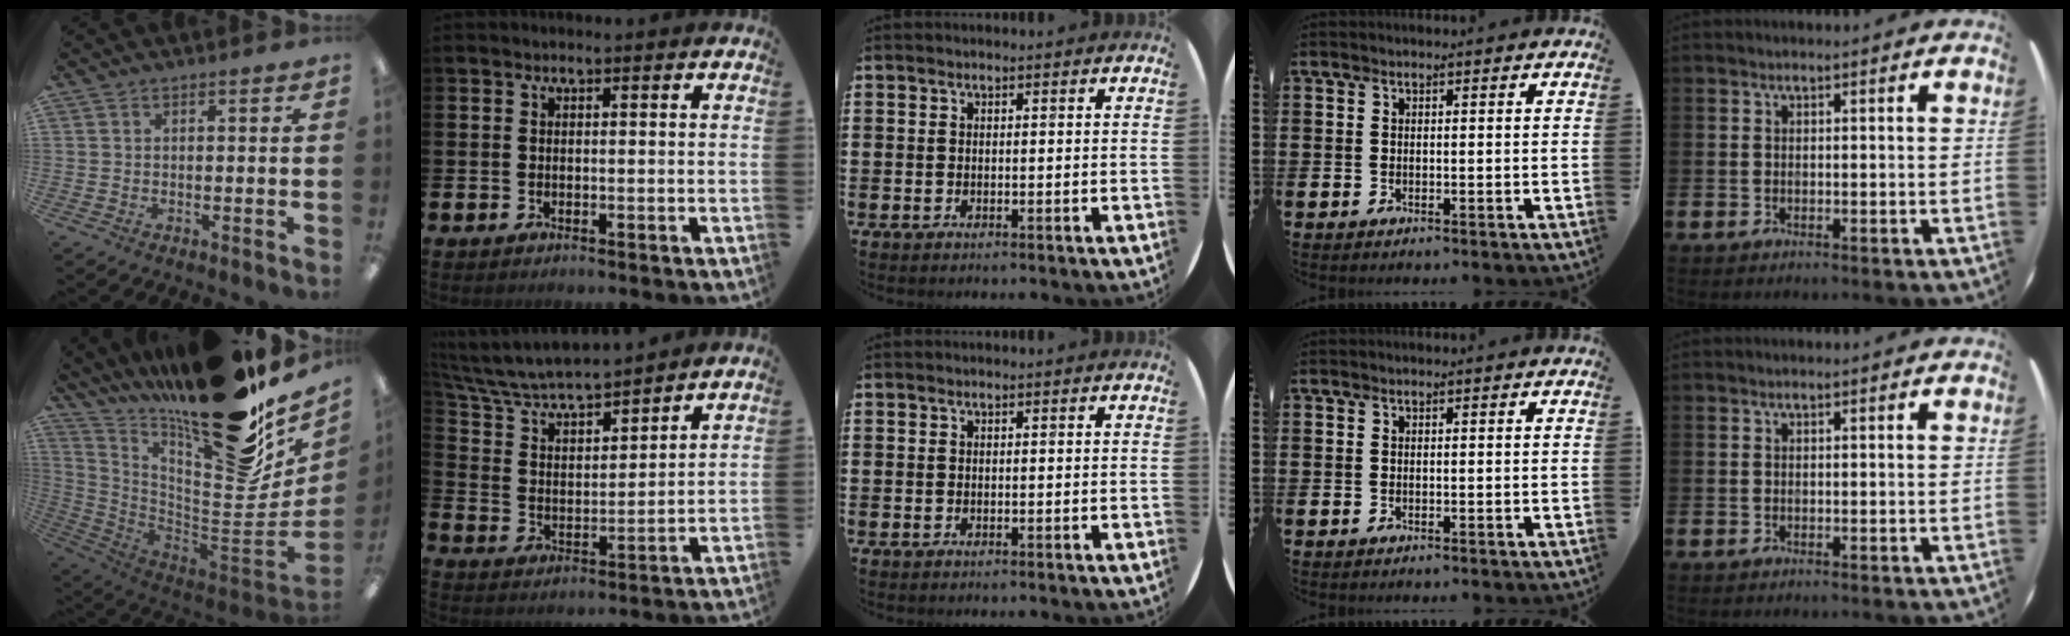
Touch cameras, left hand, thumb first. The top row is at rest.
{"thumb": {"total": 26.2, "force": [18.6, 7.2, 17.0], "torque": [-0.211, -0.154, 0.309]}, "index": {"total": 7.3, "force": [6.9, 1.3, 2.1], "torque": [-0.080, -0.053, 0.119]}}